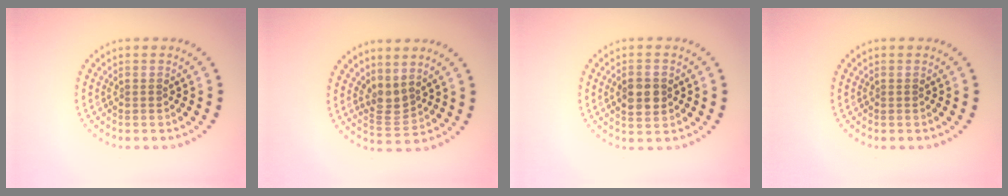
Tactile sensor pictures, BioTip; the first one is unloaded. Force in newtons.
{"total": 2.2, "press": 1.7, "slide": 1.4}
{"total": 3.2, "press": 3.2, "slide": 0.2}
{"total": 0.0}